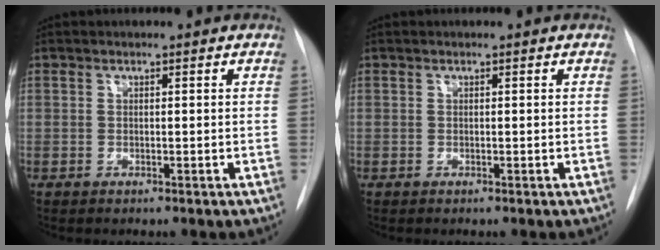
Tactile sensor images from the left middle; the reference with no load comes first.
{"total": 0.0}